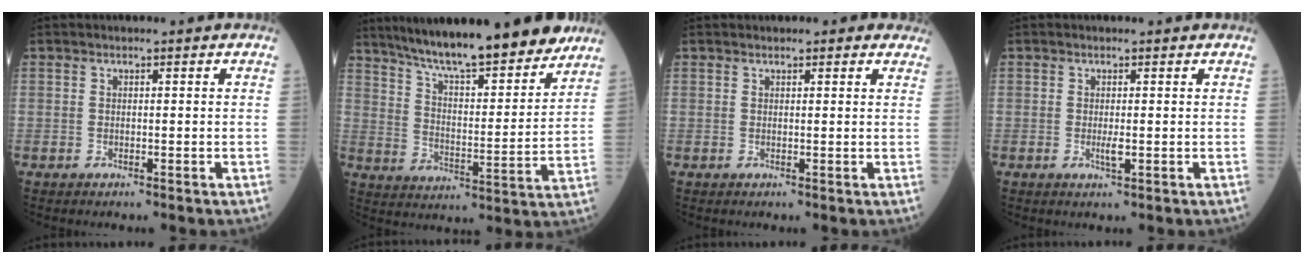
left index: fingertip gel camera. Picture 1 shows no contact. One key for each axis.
{"total": 21.2, "fx": 17.8, "fy": 2.8, "fz": 11.1, "tx": -0.180, "ty": 0.000, "tz": 0.271}
{"total": 3.3, "fx": 2.8, "fy": 1.2, "fz": 1.1, "tx": -0.012, "ty": 0.015, "tz": 0.024}
{"total": 1.3, "fx": 0.1, "fy": 0.2, "fz": 1.3, "tx": -0.028, "ty": 0.000, "tz": 0.002}